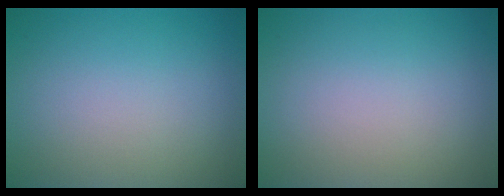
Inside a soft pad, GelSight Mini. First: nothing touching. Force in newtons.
{"total": 0.0}